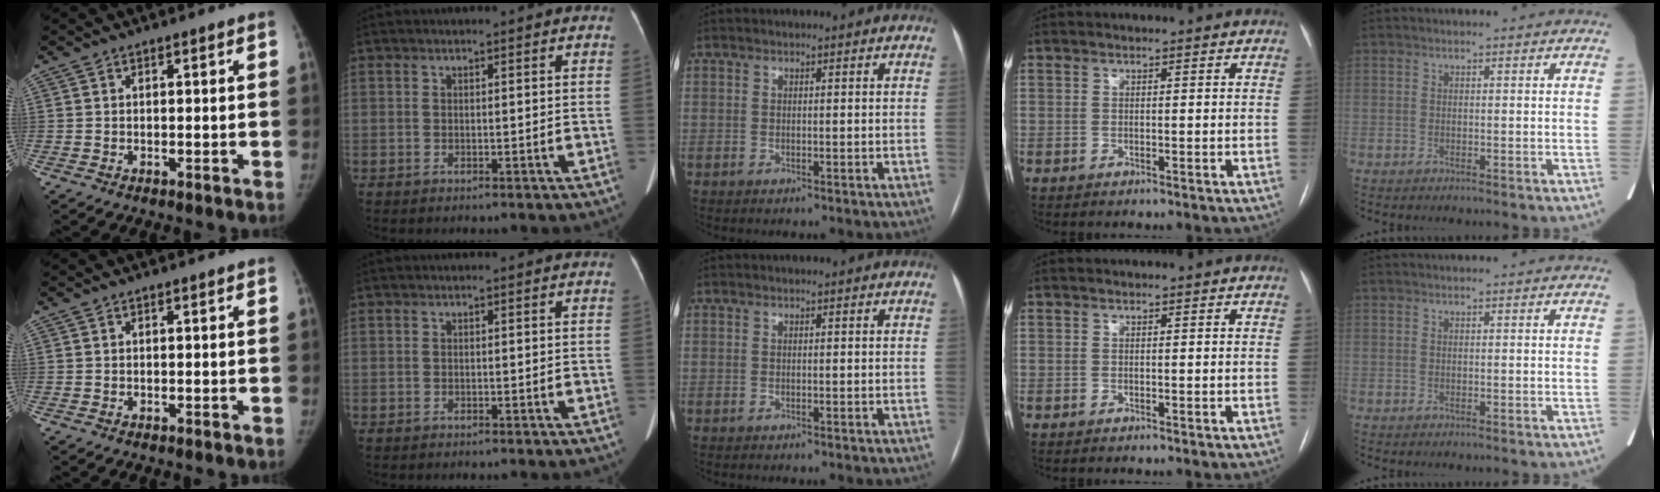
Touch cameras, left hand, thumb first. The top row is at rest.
{}